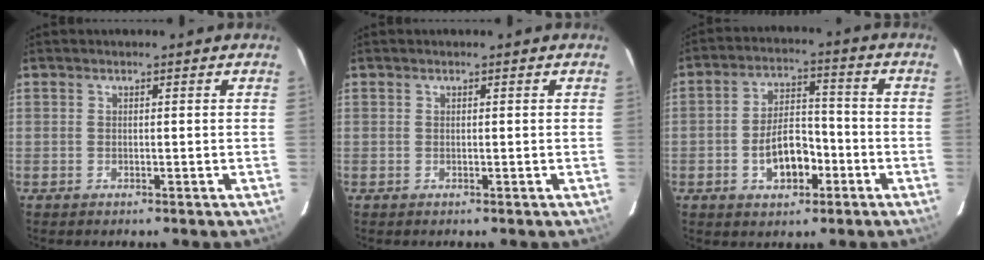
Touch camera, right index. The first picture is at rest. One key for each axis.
{"total": 0.0}
{"total": 8.9, "fx": -3.5, "fy": 5.0, "fz": 6.5, "tx": -0.123, "ty": 0.020, "tz": -0.047}